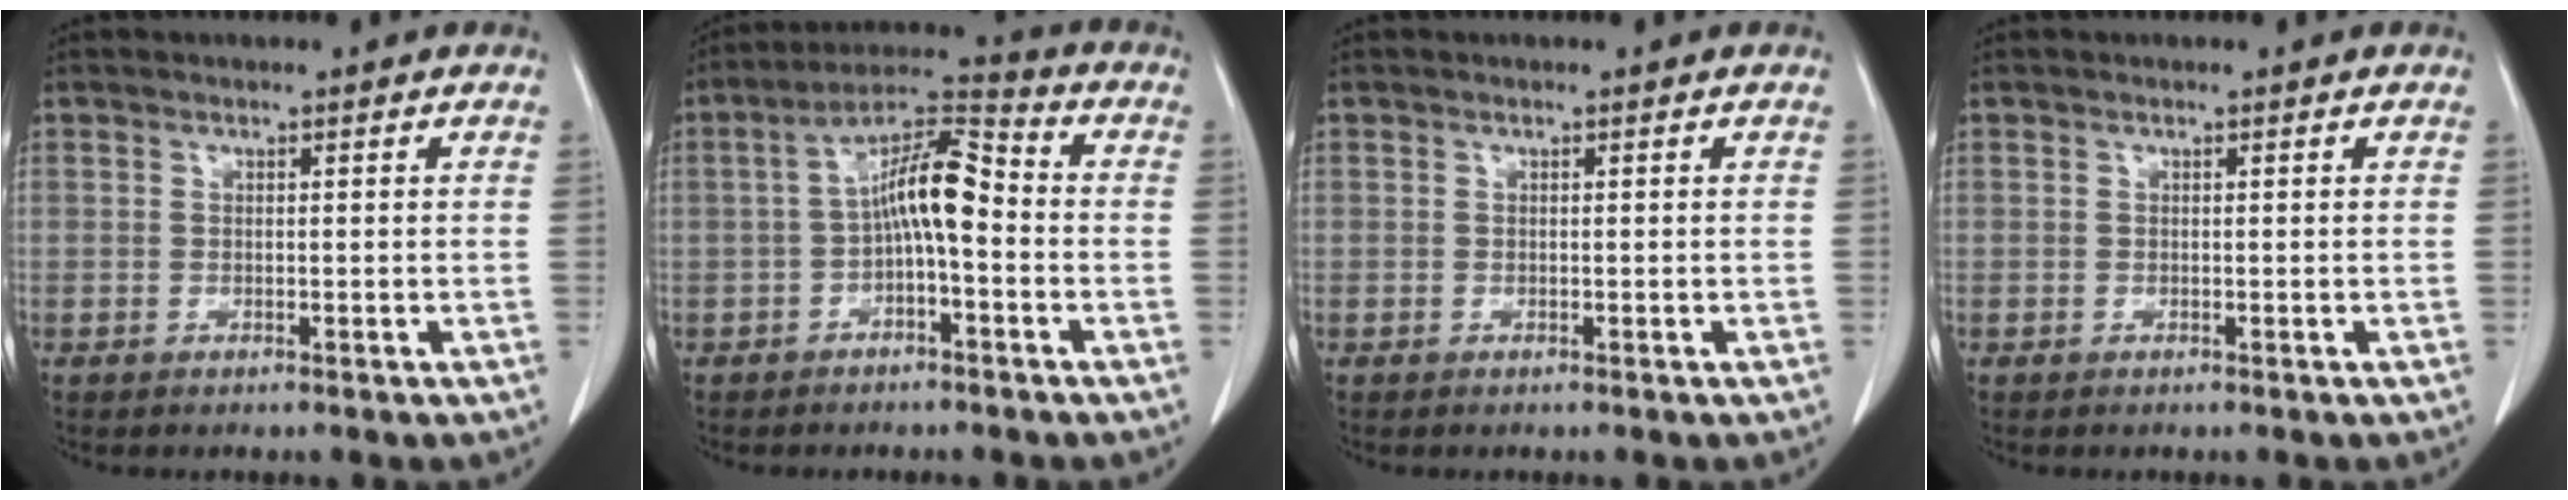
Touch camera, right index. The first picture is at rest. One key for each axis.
{"total": 9.3, "fx": -1.0, "fy": 2.5, "fz": 8.9, "tx": -0.162, "ty": 0.034, "tz": -0.021}
{"total": 0.0}
{"total": 0.0}